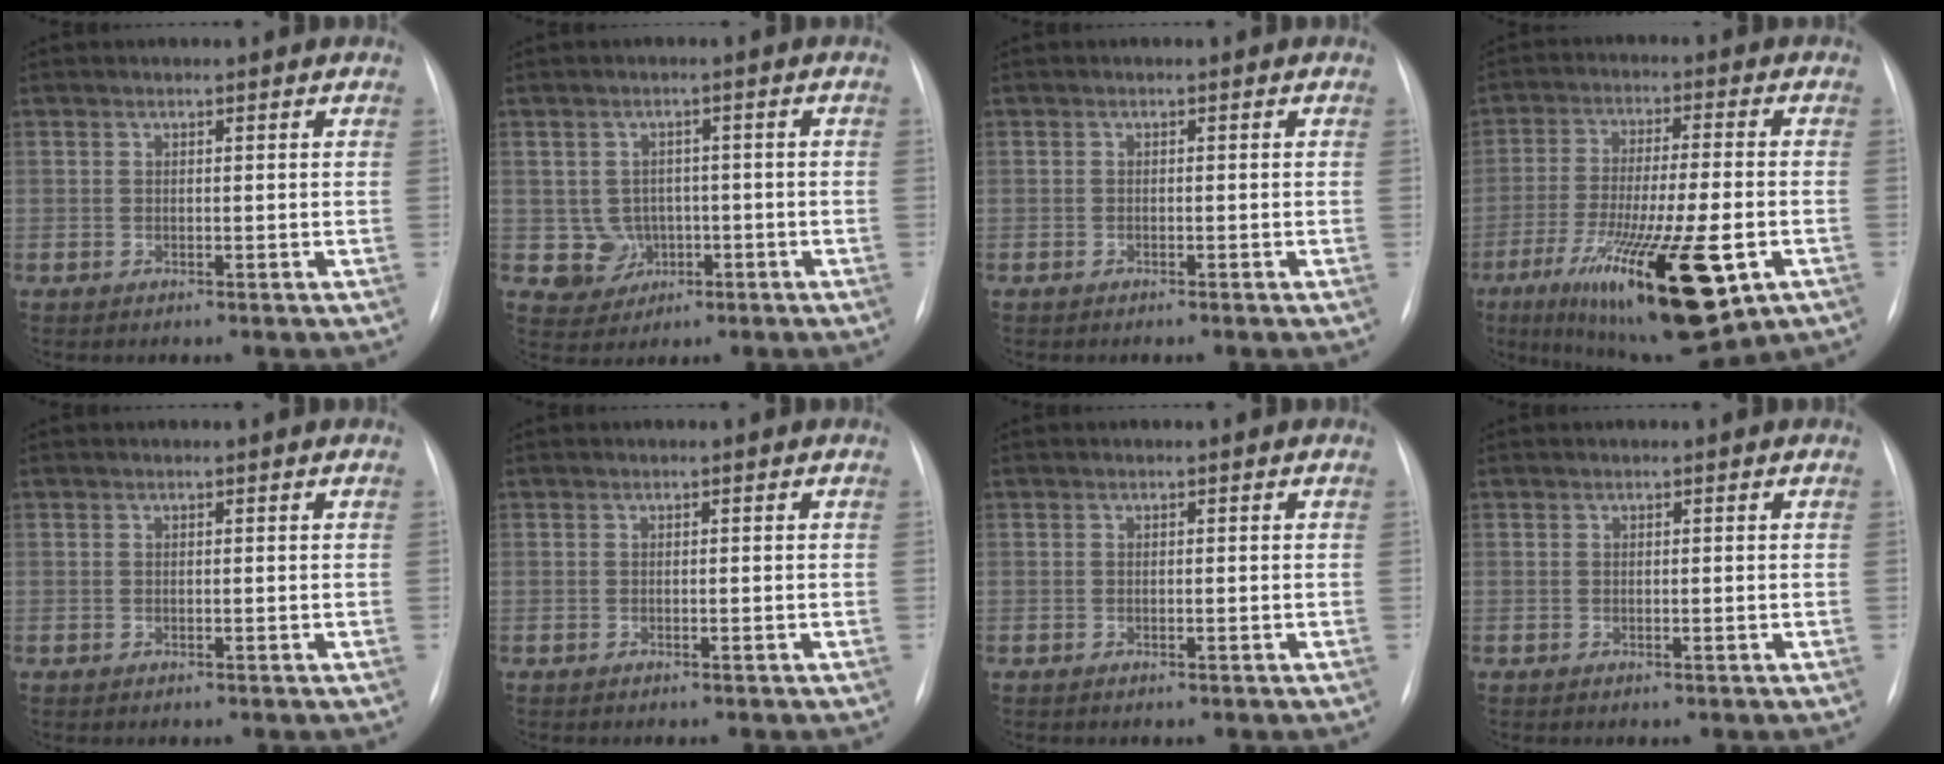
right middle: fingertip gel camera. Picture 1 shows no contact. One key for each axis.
{"total": 4.4, "fx": -0.8, "fy": 4.3, "fz": 0.6, "tx": -0.002, "ty": 0.010, "tz": -0.004}
{"total": 0.7, "fx": -0.5, "fy": -0.3, "fz": 0.3, "tx": -0.007, "ty": 0.000, "tz": -0.011}
{"total": 21.1, "fx": -9.0, "fy": 4.3, "fz": 18.7, "tx": -0.299, "ty": -0.040, "tz": -0.132}
{"total": 0.0}
{"total": 0.0}
{"total": 0.0}
{"total": 0.0}